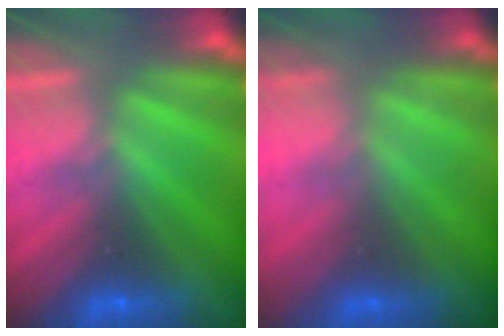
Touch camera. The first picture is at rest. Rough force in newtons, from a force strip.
{"total": 2.4}